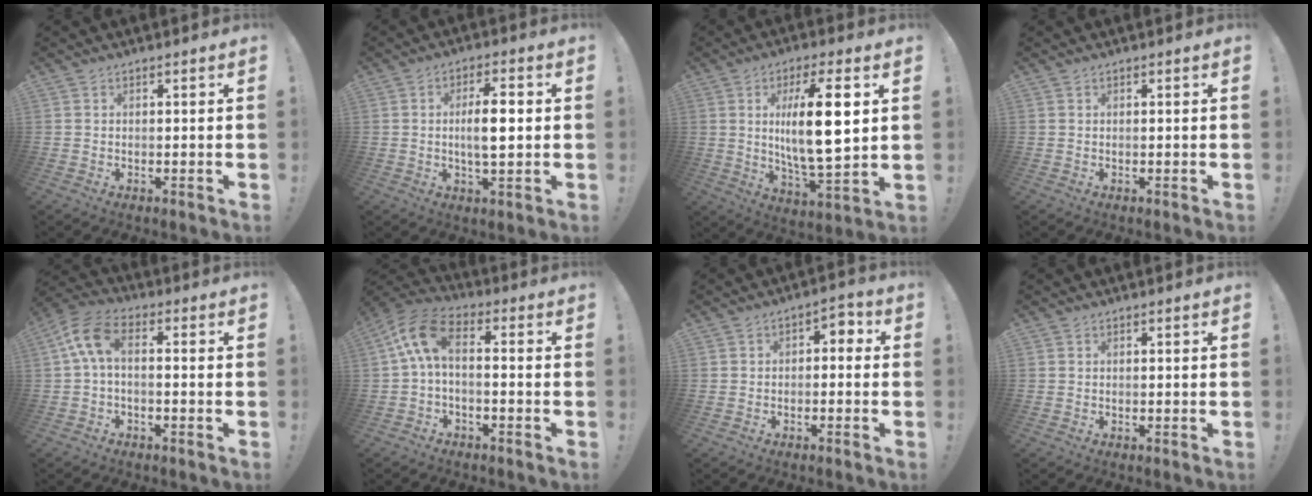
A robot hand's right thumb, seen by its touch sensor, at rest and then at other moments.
{"total": 8.4, "force": [0.1, 2.6, 8.0], "torque": [-0.144, 0.000, -0.005]}
{"total": 17.0, "force": [3.3, 4.4, 16.1], "torque": [-0.287, -0.016, 0.035]}
{"total": 0.0}
{"total": 8.7, "force": [1.1, 4.1, 7.6], "torque": [-0.165, 0.002, 0.025]}
{"total": 9.9, "force": [1.2, 4.8, 8.6], "torque": [-0.188, 0.004, 0.024]}
{"total": 3.1, "force": [-1.6, 2.0, 1.8], "torque": [-0.022, 0.008, -0.034]}
{"total": 0.0}